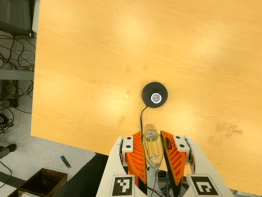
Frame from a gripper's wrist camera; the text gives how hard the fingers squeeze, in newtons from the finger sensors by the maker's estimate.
{"total": 20.5, "left": 22.7, "right": 18.3}